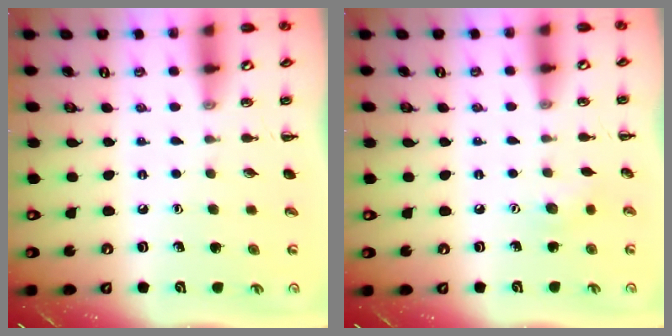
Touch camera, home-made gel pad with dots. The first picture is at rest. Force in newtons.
{"total": 4.4, "press": 4.3, "slide": 0.7}